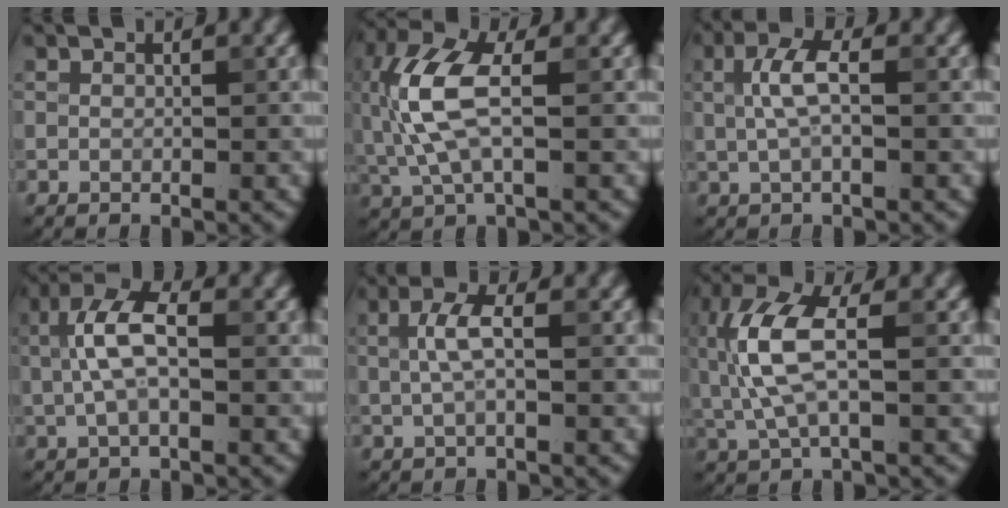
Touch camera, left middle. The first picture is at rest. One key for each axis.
{"total": 6.8, "fx": 0.1, "fy": 2.7, "fz": 6.2, "tx": -0.153, "ty": 0.012, "tz": -0.003}
{"total": 3.3, "fx": 0.5, "fy": 1.0, "fz": 3.1, "tx": -0.065, "ty": 0.006, "tz": 0.006}
{"total": 4.9, "fx": 0.6, "fy": 2.0, "fz": 4.4, "tx": -0.095, "ty": 0.012, "tz": 0.007}
{"total": 2.8, "fx": 0.3, "fy": 0.8, "fz": 2.6, "tx": -0.056, "ty": 0.006, "tz": 0.005}
{"total": 6.4, "fx": 0.3, "fy": 2.3, "fz": 6.0, "tx": -0.148, "ty": 0.010, "tz": 0.003}